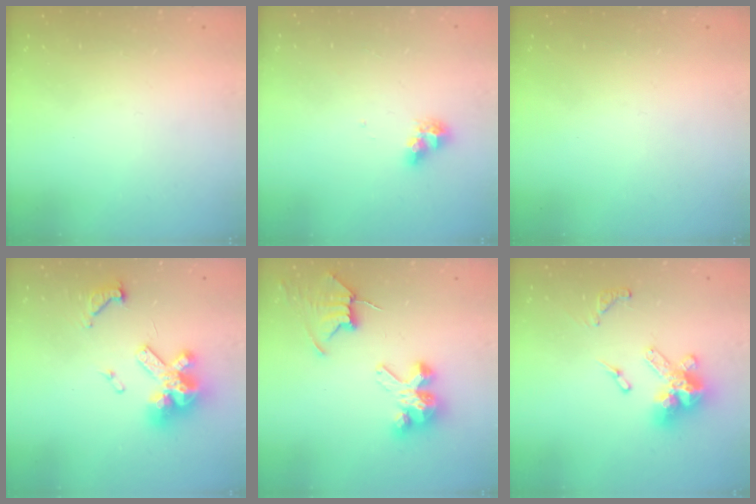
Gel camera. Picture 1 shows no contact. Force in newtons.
{"total": 7.8, "press": 7.7, "slide": 0.9}
{"total": 0.0}
{"total": 14.9, "press": 14.8, "slide": 1.6}
{"total": 9.4, "press": 9.4, "slide": 0.7}
{"total": 13.7, "press": 13.6, "slide": 1.5}